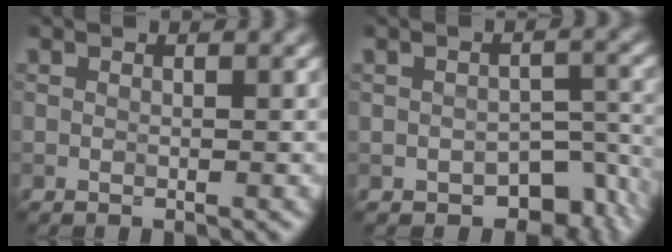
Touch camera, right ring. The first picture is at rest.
{"total": 6.4, "force": [-3.6, 3.8, 3.7], "torque": [-0.032, -0.023, -0.041]}